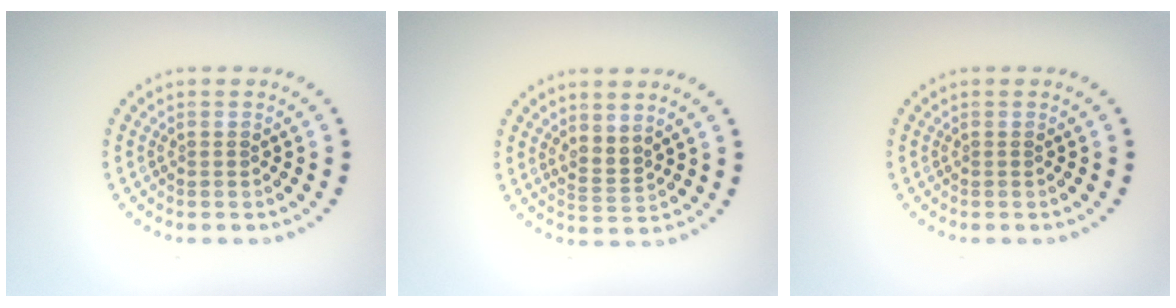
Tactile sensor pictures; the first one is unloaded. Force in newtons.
{"total": 2.0, "press": 1.4, "slide": 1.4}
{"total": 0.0}